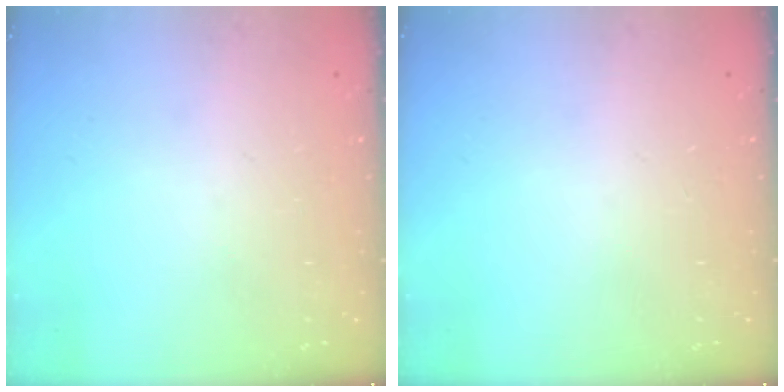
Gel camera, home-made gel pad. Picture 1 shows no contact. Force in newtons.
{"total": 0.0}